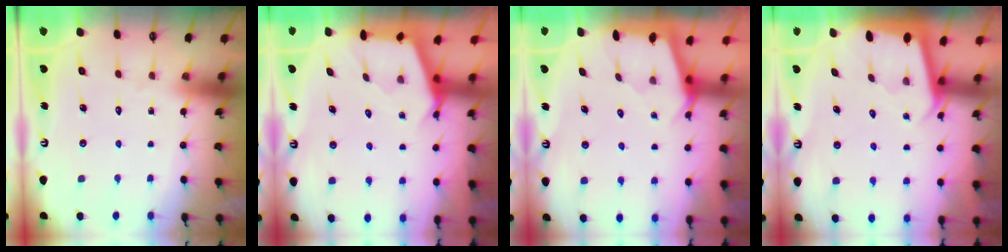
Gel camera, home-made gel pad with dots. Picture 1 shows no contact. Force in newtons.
{"total": 2.5, "press": 2.5, "slide": 0.3}
{"total": 2.3, "press": 2.3, "slide": 0.3}
{"total": 1.8, "press": 1.8, "slide": 0.1}